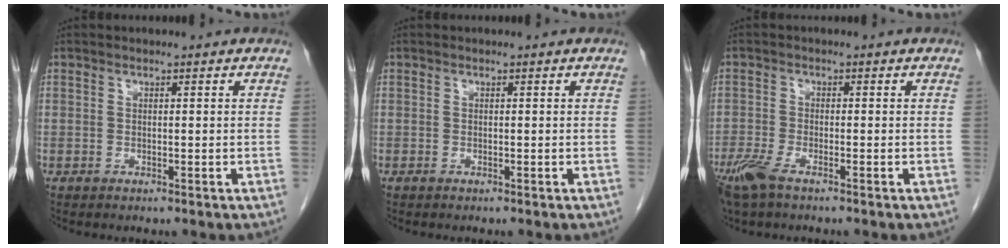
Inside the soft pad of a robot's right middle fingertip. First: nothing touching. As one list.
[{"total": 0.0}, {"total": 5.0, "force": [-3.5, 1.1, 3.3], "torque": [-0.076, -0.012, -0.069]}]